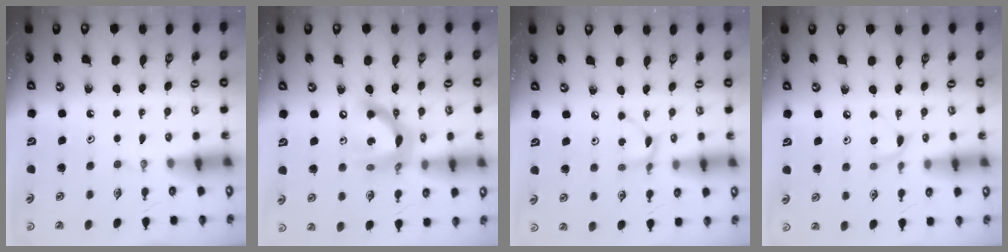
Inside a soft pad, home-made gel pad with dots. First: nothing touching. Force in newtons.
{"total": 14.9, "press": 14.8, "slide": 1.2}
{"total": 2.7, "press": 2.7, "slide": 0.2}
{"total": 5.9, "press": 5.9, "slide": 0.6}